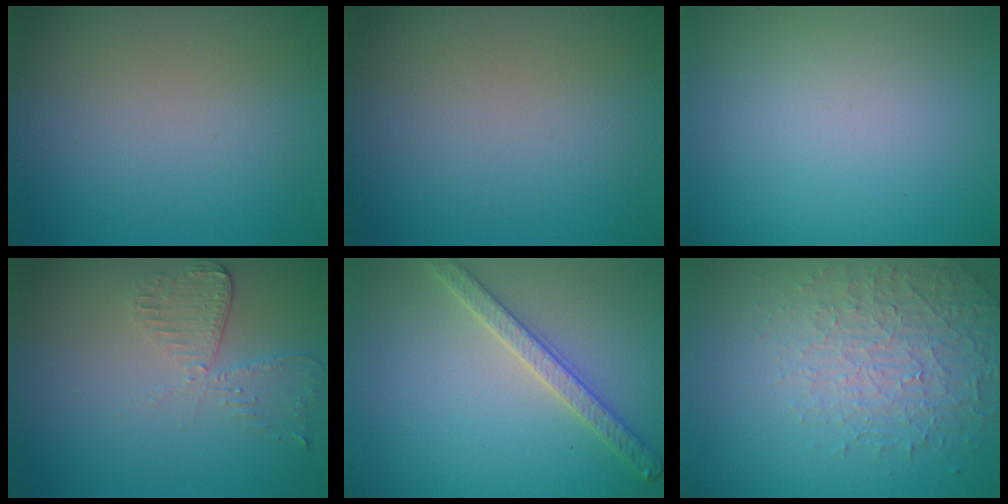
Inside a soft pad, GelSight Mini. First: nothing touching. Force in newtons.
{"total": 0.0}
{"total": 0.0}
{"total": 2.9, "press": 2.6, "slide": 1.4}
{"total": 3.2, "press": 3.0, "slide": 1.0}
{"total": 4.6, "press": 3.2, "slide": 3.3}